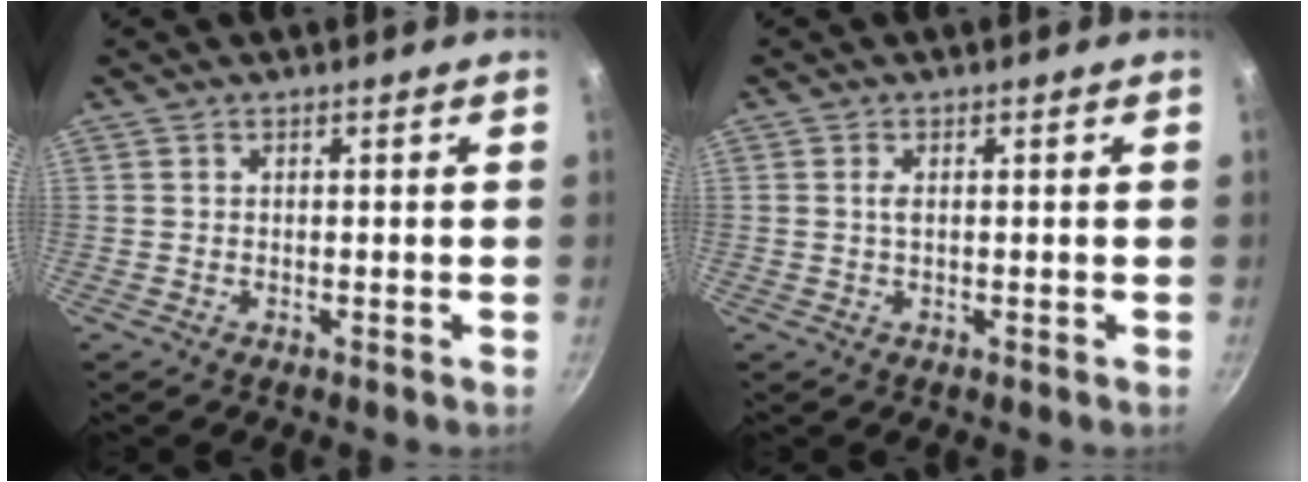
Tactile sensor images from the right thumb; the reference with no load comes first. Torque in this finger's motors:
{"motor_torque": [0.42, -0.18, 0.52, -0.30, 0.01]}